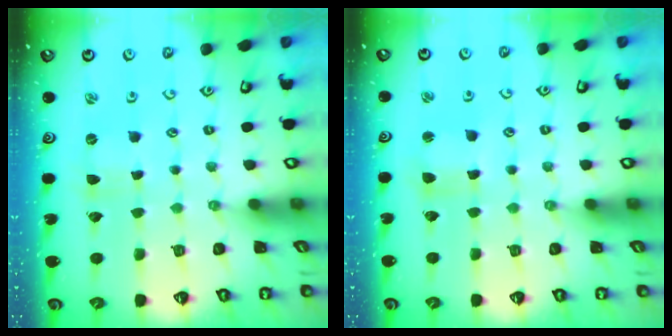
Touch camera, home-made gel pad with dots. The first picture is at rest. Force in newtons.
{"total": 2.9, "press": 2.9, "slide": 0.3}